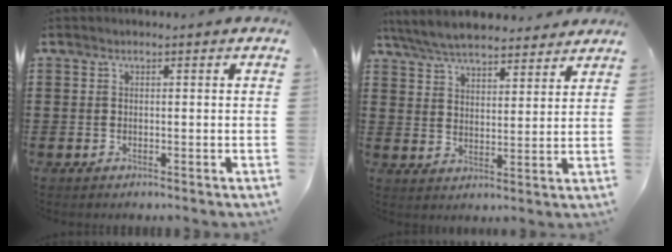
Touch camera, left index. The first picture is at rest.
{"total": 6.2, "force": [5.9, 1.1, 1.5], "torque": [-0.055, -0.021, 0.107]}